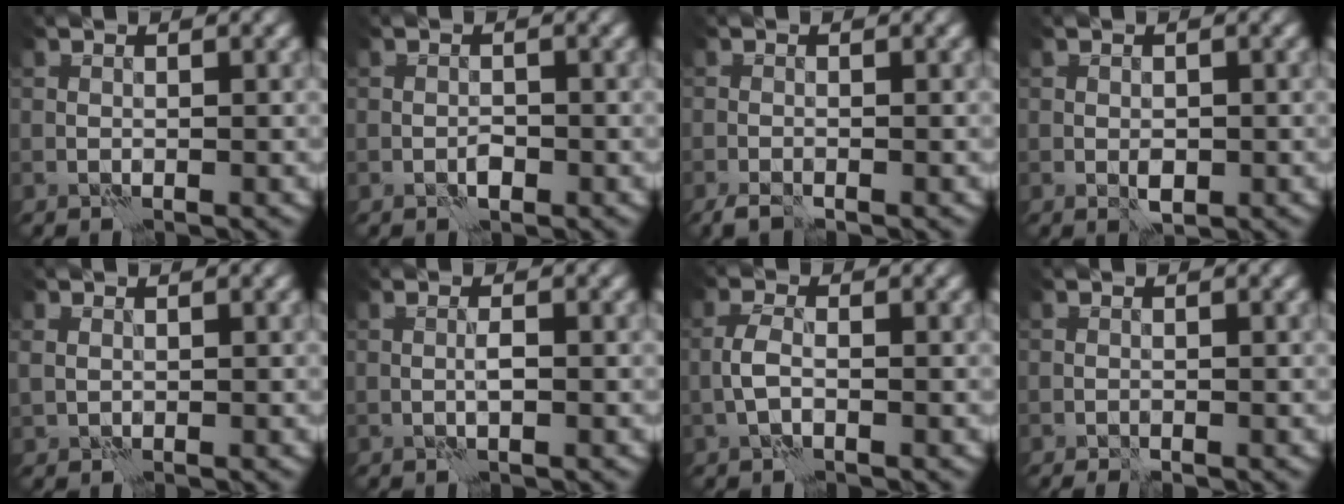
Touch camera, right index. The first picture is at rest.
{"total": 0.8, "force": [-0.6, 0.3, 0.5], "torque": [-0.006, 0.002, -0.010]}
{"total": 1.9, "force": [-1.6, 0.3, 1.1], "torque": [-0.030, -0.006, -0.034]}
{"total": 1.4, "force": [-0.4, 0.9, 1.0], "torque": [-0.017, -0.003, -0.005]}
{"total": 1.0, "force": [0.4, 0.8, 0.4], "torque": [-0.006, -0.003, 0.011]}
{"total": 0.7, "force": [0.0, -0.2, 0.7], "torque": [-0.015, 0.002, -0.001]}
{"total": 1.5, "force": [-0.5, 0.5, 1.3], "torque": [-0.028, 0.005, -0.014]}
{"total": 0.7, "force": [-0.6, 0.0, 0.3], "torque": [-0.010, -0.001, -0.012]}